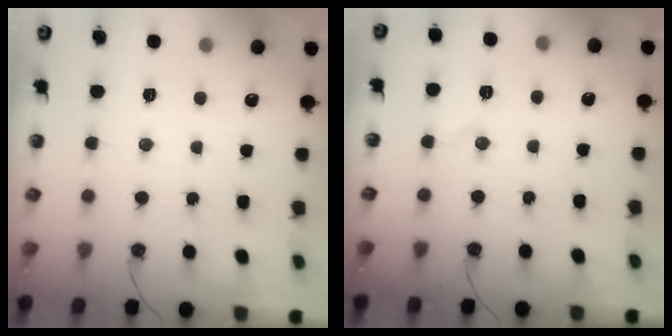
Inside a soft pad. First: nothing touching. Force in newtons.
{"total": 6.4, "press": 6.4, "slide": 0.6}